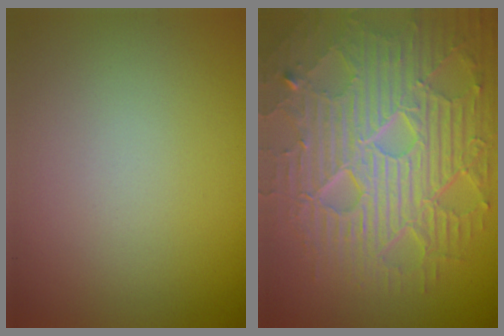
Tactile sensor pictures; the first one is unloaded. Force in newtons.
{"total": 10.4, "press": 6.7, "slide": 8.0}